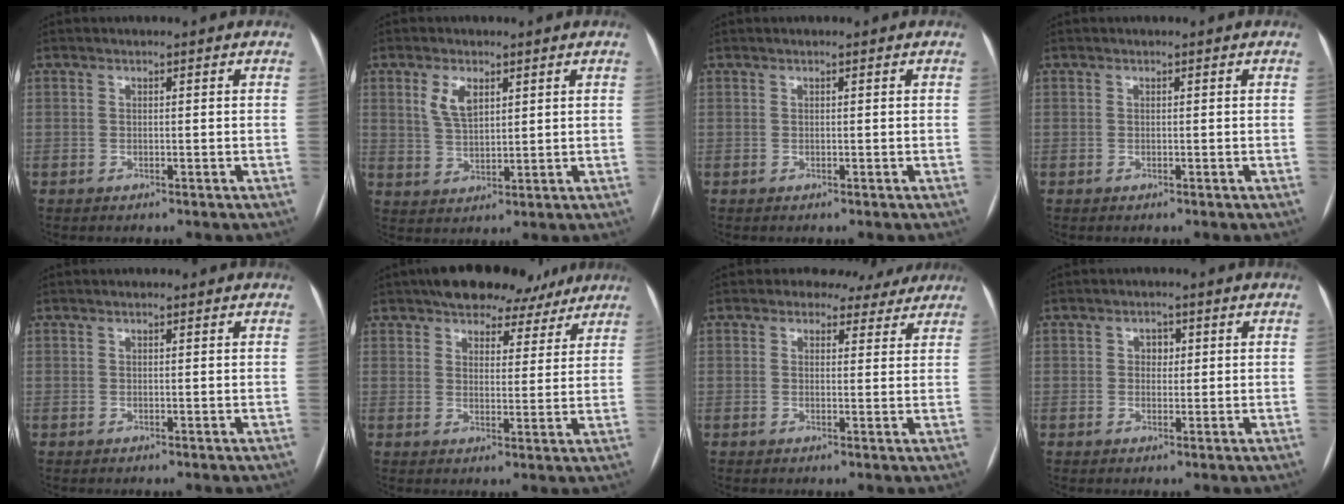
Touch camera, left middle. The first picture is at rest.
{"total": 4.8, "force": [2.3, 2.3, 3.5], "torque": [-0.074, 0.005, 0.049]}
{"total": 0.0}
{"total": 0.0}
{"total": 0.6, "force": [0.4, 0.2, 0.3], "torque": [-0.011, 0.006, 0.007]}
{"total": 12.1, "force": [9.8, 5.5, 4.3], "torque": [-0.038, 0.025, 0.126]}
{"total": 5.9, "force": [5.0, 3.1, 0.7], "torque": [0.005, 0.005, 0.046]}
{"total": 2.0, "force": [0.5, 1.5, 1.2], "torque": [-0.016, 0.006, 0.007]}